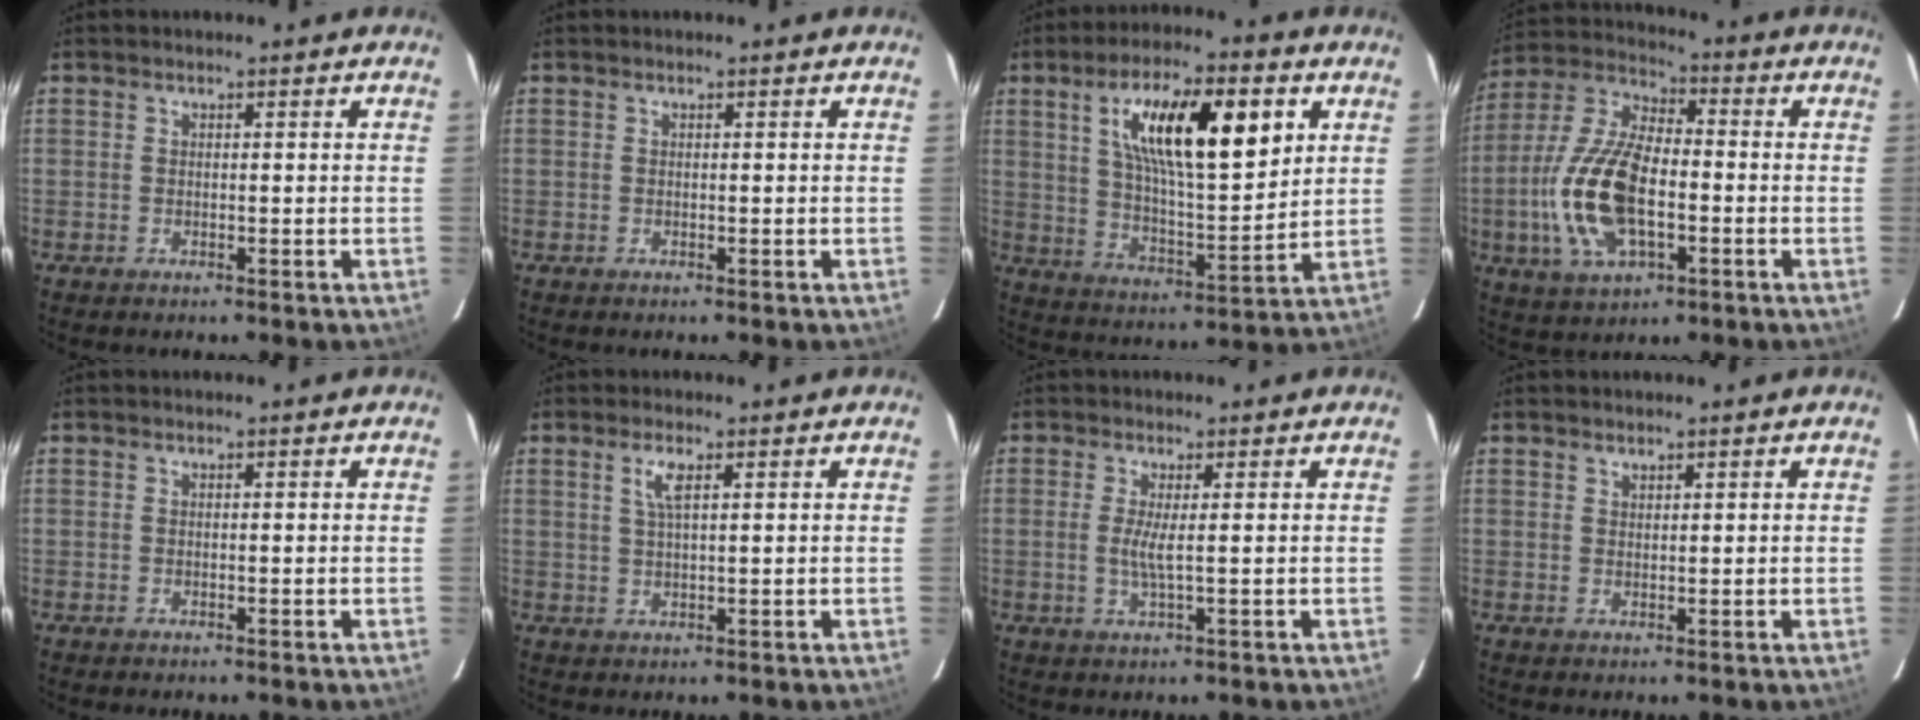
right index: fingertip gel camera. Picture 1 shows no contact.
{"total": 0.0}
{"total": 18.9, "force": [7.1, 6.0, 16.5], "torque": [-0.272, 0.012, 0.121]}
{"total": 17.0, "force": [-3.6, 8.1, 14.5], "torque": [-0.314, 0.001, -0.067]}
{"total": 0.0}
{"total": 3.0, "force": [1.4, 0.6, 2.6], "torque": [-0.052, 0.003, 0.026]}
{"total": 2.9, "force": [0.2, -0.1, 2.9], "torque": [-0.060, -0.006, 0.000]}
{"total": 0.9, "force": [0.9, 0.3, 0.1], "torque": [-0.003, 0.002, 0.017]}